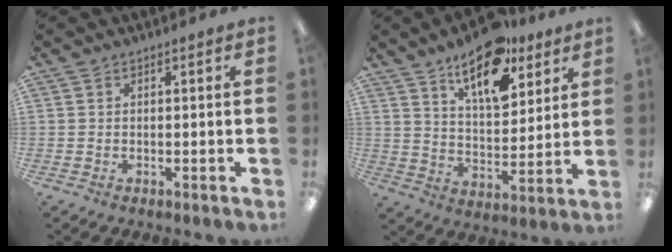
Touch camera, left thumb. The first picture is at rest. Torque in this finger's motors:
{"motor_torque": [0.05, 0.51, 1.07, -1.70, 0.12]}